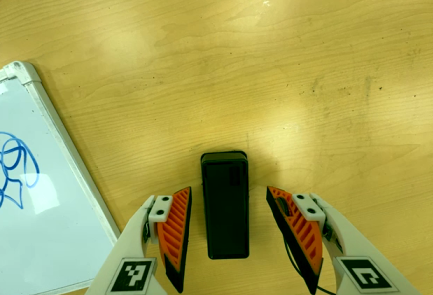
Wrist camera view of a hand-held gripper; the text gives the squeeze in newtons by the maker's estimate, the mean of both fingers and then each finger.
{"total": 0.0}